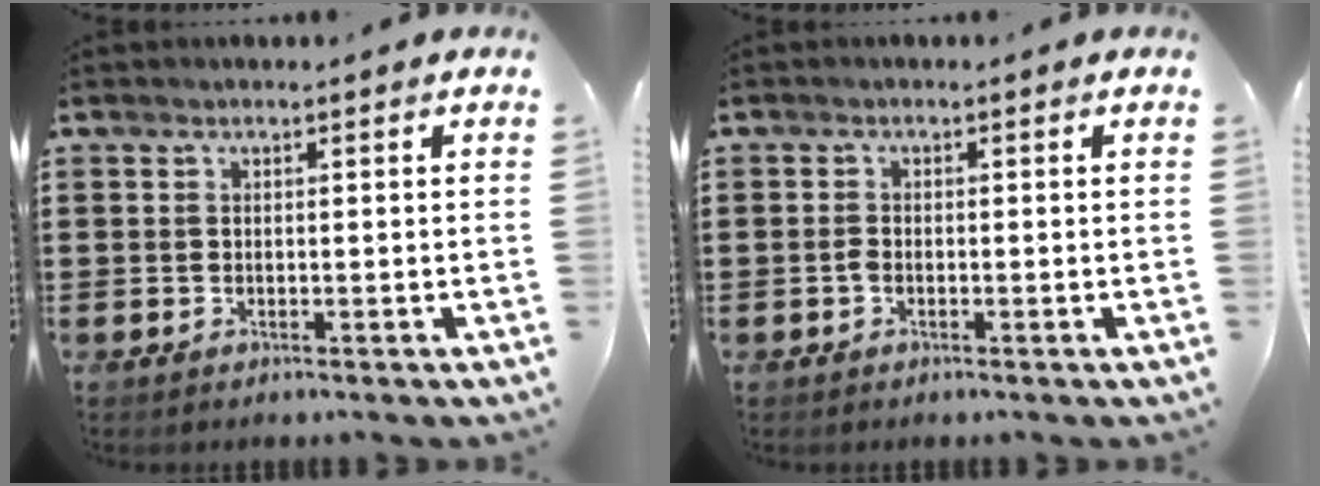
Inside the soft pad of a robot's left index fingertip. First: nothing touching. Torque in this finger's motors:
{"motor_torque": [0.37, 0.21, 0.15, 0.00]}